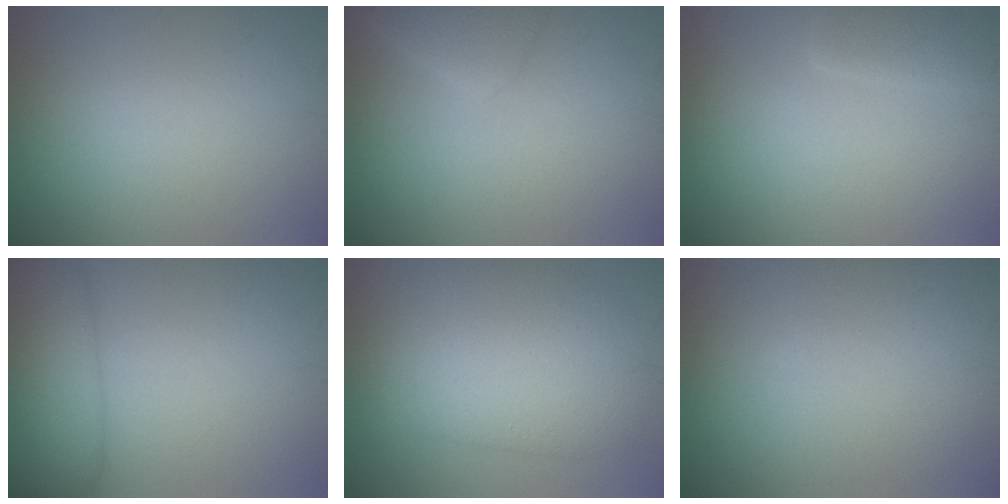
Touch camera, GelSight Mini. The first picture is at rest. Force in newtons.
{"total": 2.8, "press": 2.8, "slide": 0.2}
{"total": 3.2, "press": 3.2, "slide": 0.3}
{"total": 5.1, "press": 5.0, "slide": 0.5}
{"total": 6.0, "press": 6.0, "slide": 0.2}
{"total": 0.0}